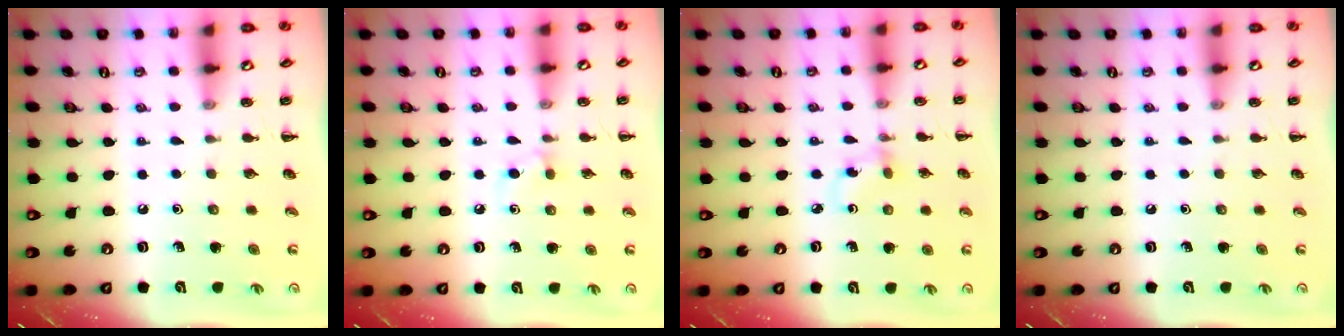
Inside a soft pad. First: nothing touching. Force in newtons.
{"total": 4.6, "press": 4.3, "slide": 1.6}
{"total": 3.4, "press": 3.2, "slide": 1.1}
{"total": 0.0}